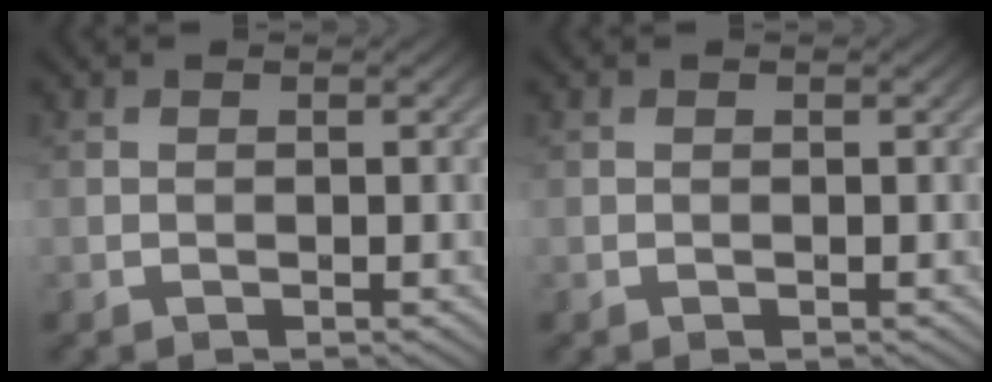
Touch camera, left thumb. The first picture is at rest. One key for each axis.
{"total": 0.0}